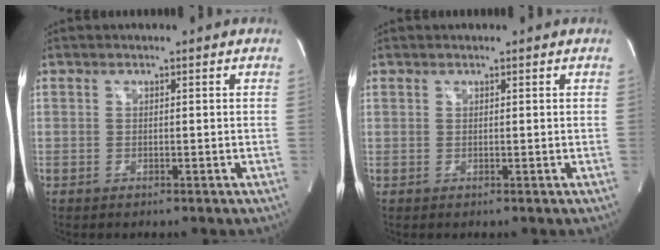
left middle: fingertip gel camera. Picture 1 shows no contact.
{"total": 0.0}